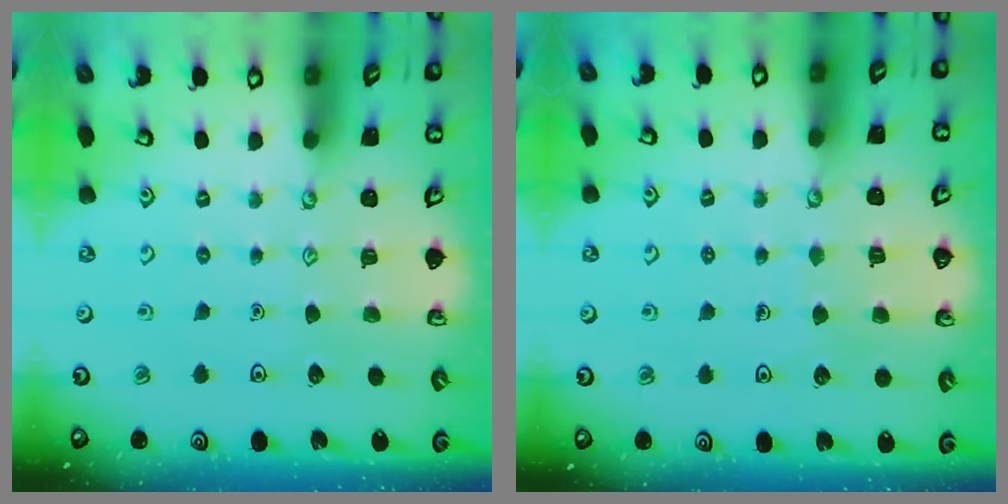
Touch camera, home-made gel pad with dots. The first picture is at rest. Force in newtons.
{"total": 4.1, "press": 4.1, "slide": 0.2}